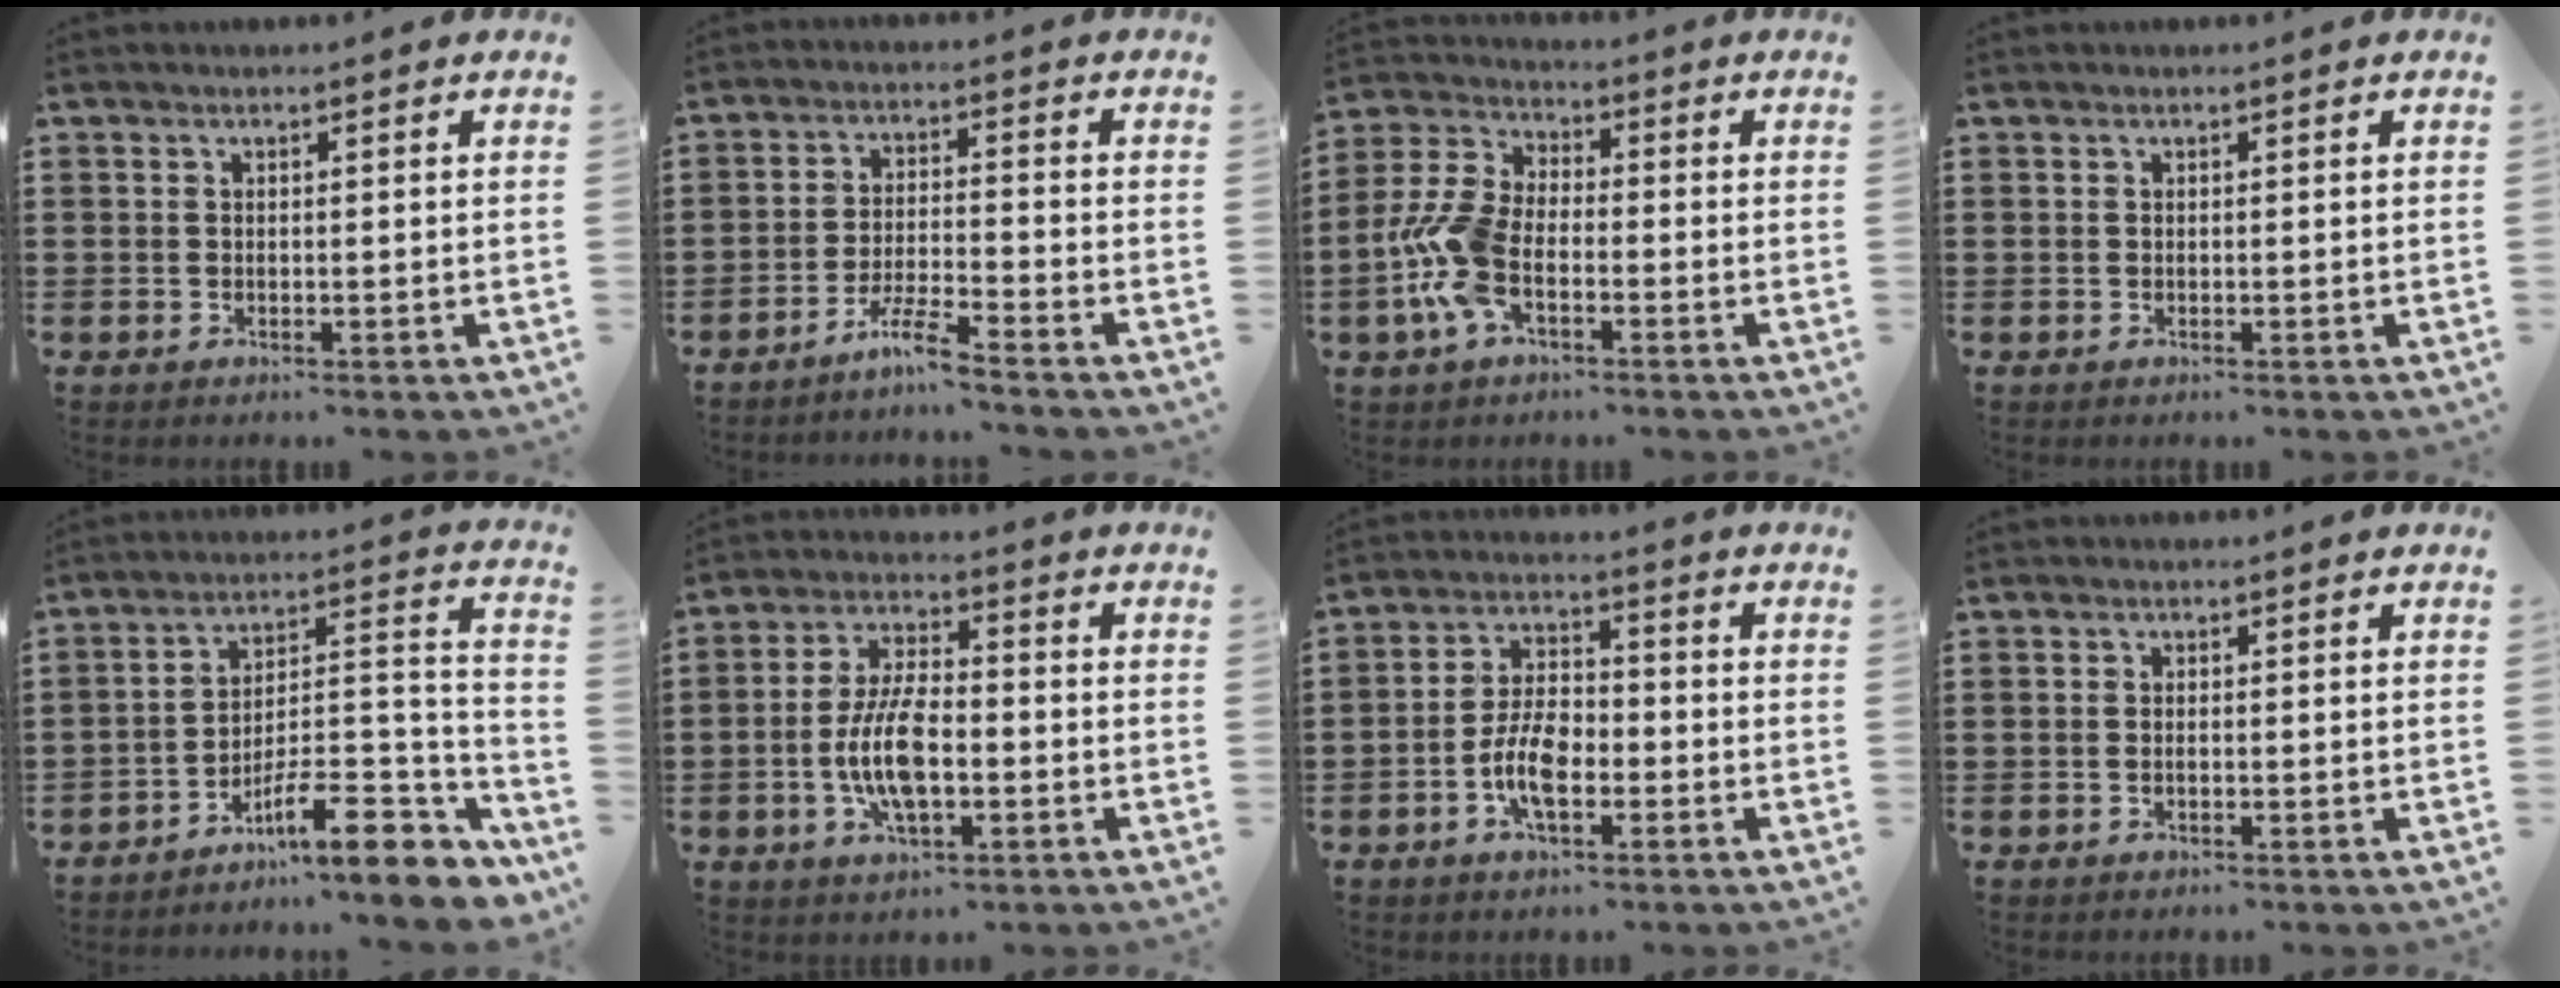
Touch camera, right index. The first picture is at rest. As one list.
[{"total": 5.0, "force": [-4.3, -0.5, 2.4], "torque": [-0.064, -0.012, -0.087]}, {"total": 8.5, "force": [-2.7, 4.4, 6.8], "torque": [-0.179, -0.004, -0.057]}, {"total": 0.0}, {"total": 11.3, "force": [-8.0, 2.7, 7.5], "torque": [-0.114, 0.015, -0.145]}, {"total": 9.1, "force": [-2.0, 3.8, 8.1], "torque": [-0.182, -0.004, -0.042]}, {"total": 7.1, "force": [-2.5, 3.3, 5.7], "torque": [-0.134, 0.001, -0.054]}, {"total": 0.0}]